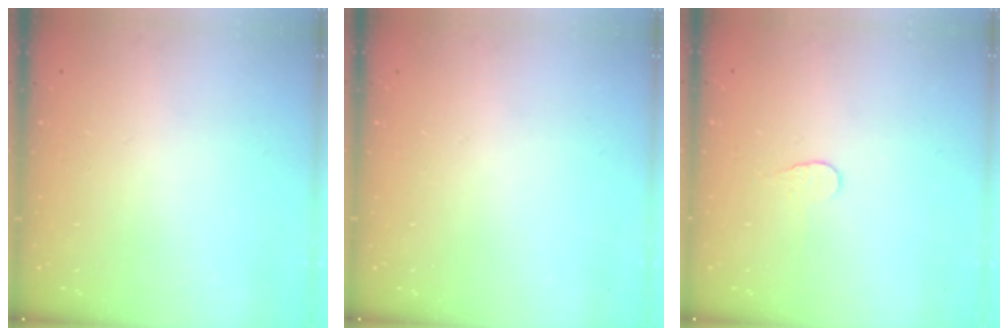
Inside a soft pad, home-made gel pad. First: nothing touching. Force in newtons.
{"total": 0.0}
{"total": 3.9, "press": 3.9, "slide": 0.4}